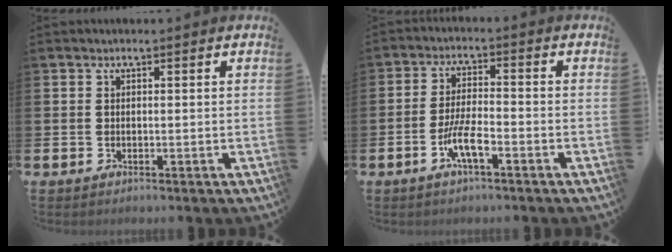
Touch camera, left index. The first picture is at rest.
{"total": 5.1, "force": [-2.3, 1.2, 4.4], "torque": [-0.096, -0.001, -0.044]}